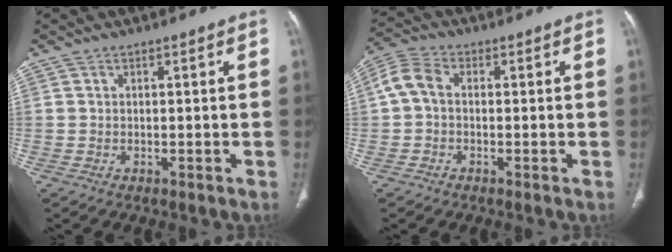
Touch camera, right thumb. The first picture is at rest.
{"total": 5.0, "force": [-0.1, 3.1, 3.9], "torque": [-0.085, 0.012, -0.013]}